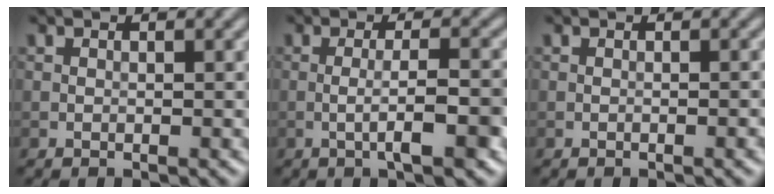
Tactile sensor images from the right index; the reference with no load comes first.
{"total": 4.2, "force": [-1.2, 0.5, 4.0], "torque": [-0.065, 0.005, -0.023]}
{"total": 1.0, "force": [-0.4, 0.2, 0.9], "torque": [-0.009, 0.001, -0.007]}